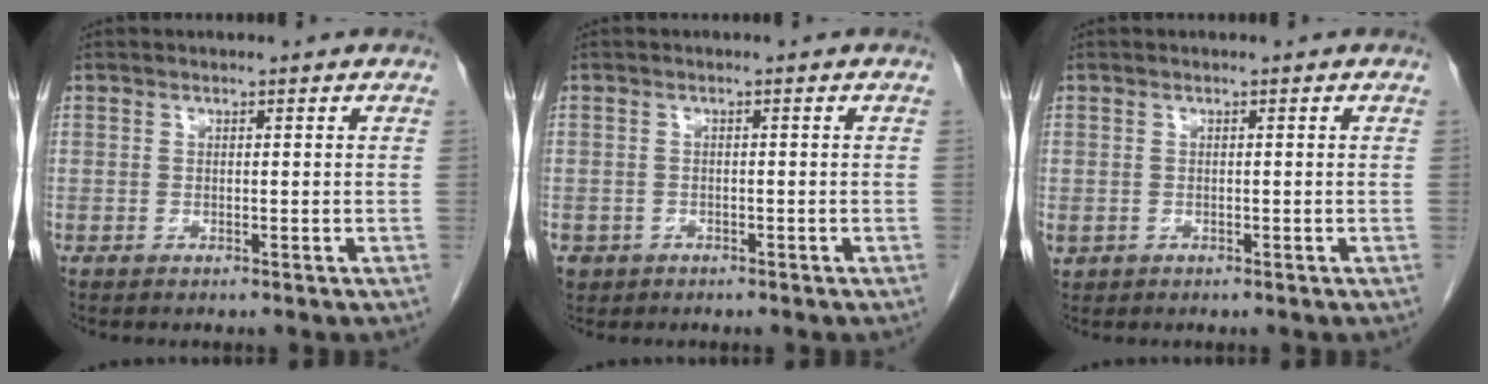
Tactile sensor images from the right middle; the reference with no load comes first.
{"total": 2.7, "force": [-1.6, 2.0, 0.5], "torque": [-0.010, 0.001, -0.025]}
{"total": 1.0, "force": [-0.2, 0.9, 0.5], "torque": [-0.013, 0.001, 0.006]}